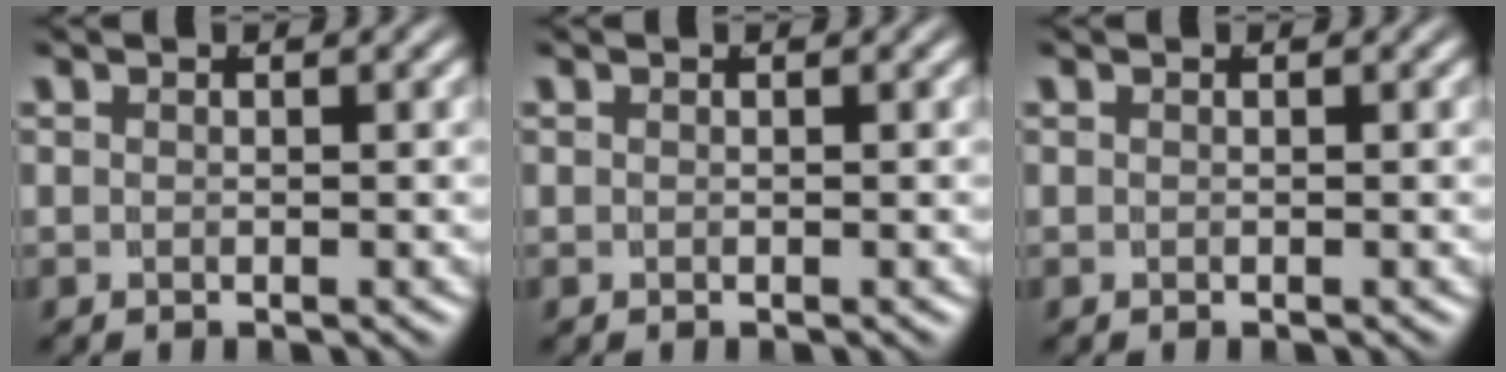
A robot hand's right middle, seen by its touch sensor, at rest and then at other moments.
{"total": 0.0}
{"total": 0.0}